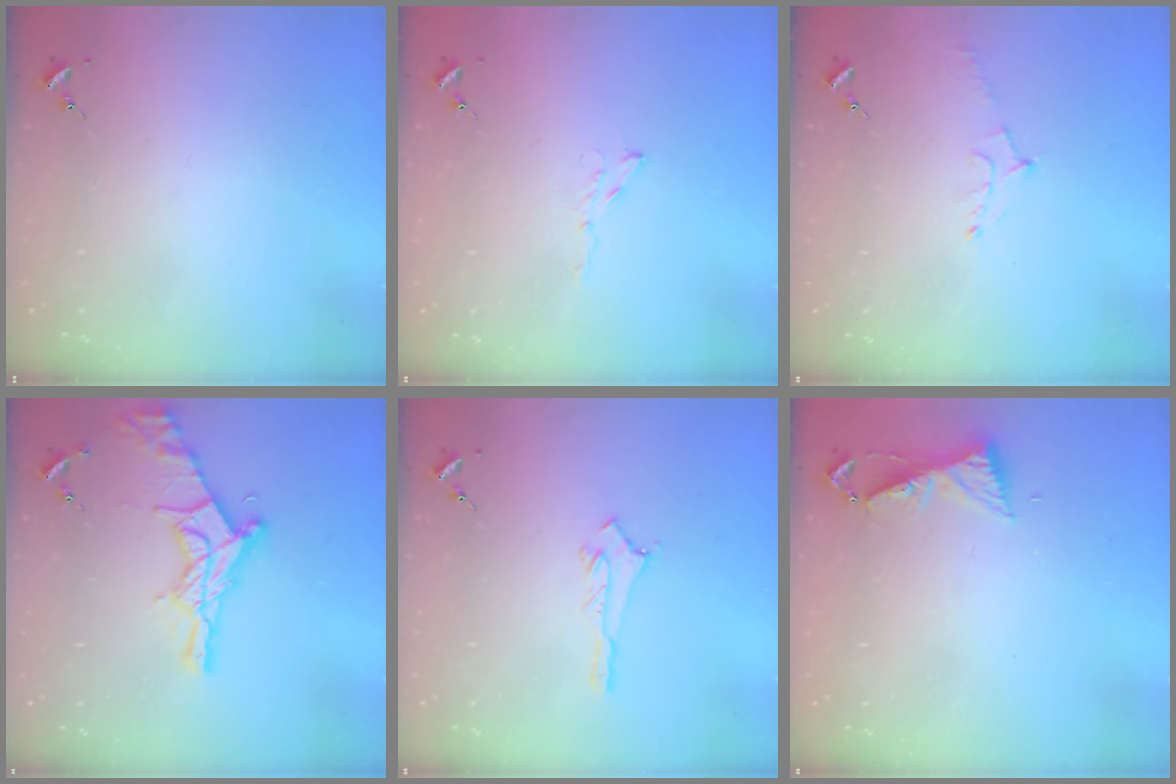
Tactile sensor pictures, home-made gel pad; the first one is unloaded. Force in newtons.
{"total": 3.5, "press": 3.5, "slide": 0.4}
{"total": 5.6, "press": 5.5, "slide": 1.0}
{"total": 19.0, "press": 18.9, "slide": 1.3}
{"total": 2.8, "press": 2.8, "slide": 0.3}
{"total": 6.0, "press": 5.9, "slide": 0.7}